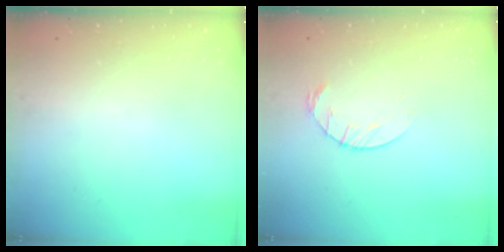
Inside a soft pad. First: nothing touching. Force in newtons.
{"total": 6.0, "press": 6.0, "slide": 0.8}